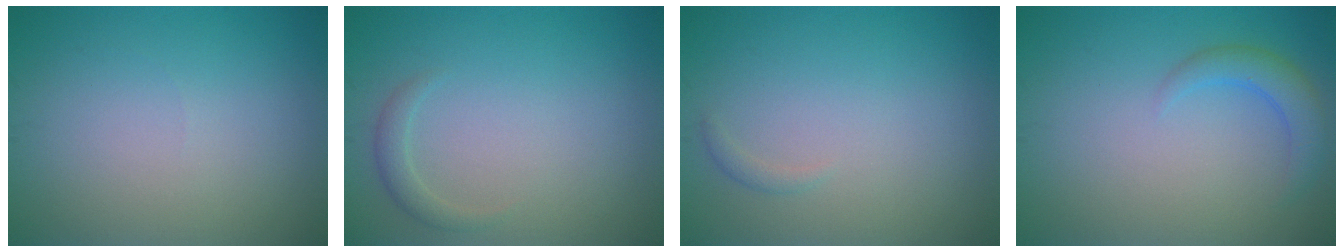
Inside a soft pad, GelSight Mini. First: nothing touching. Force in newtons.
{"total": 1.2, "press": 1.2, "slide": 0.1}
{"total": 0.6, "press": 0.6, "slide": 0.0}
{"total": 2.6, "press": 2.5, "slide": 0.2}